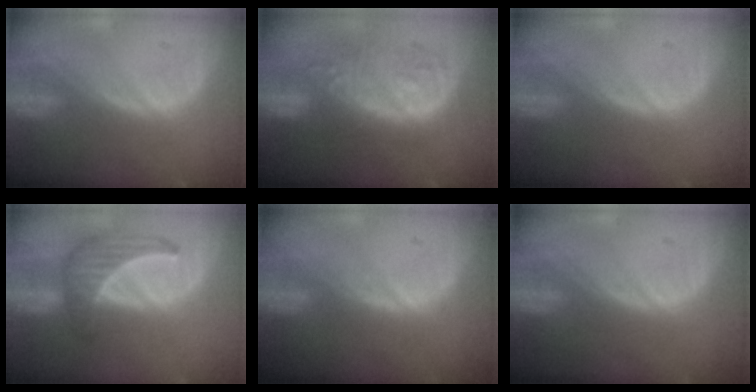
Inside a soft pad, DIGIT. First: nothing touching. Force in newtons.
{"total": 9.2, "press": 9.2, "slide": 0.0}
{"total": 0.0}
{"total": 6.5, "press": 6.3, "slide": 1.7}
{"total": 0.8, "press": 0.8, "slide": 0.3}
{"total": 0.0}